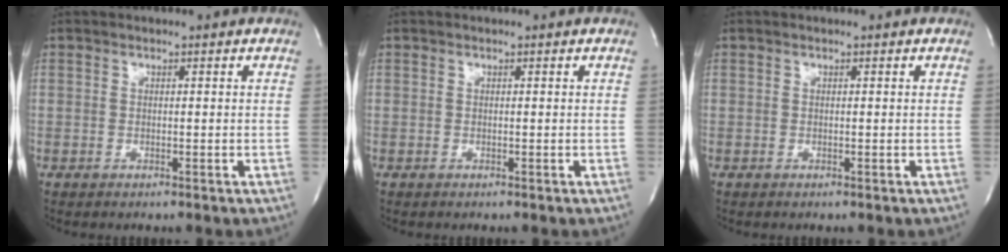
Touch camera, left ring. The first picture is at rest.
{"total": 0.0}
{"total": 0.0}